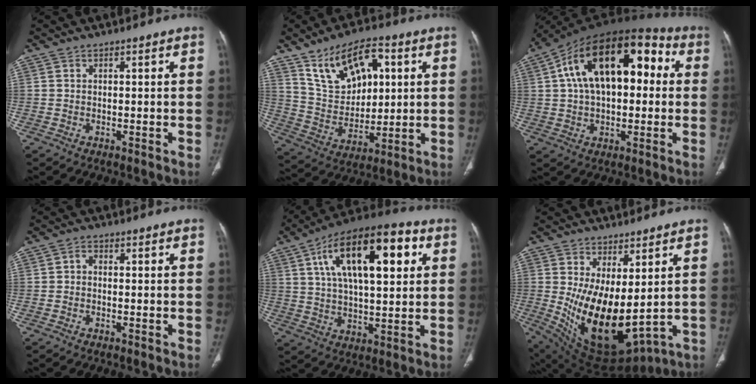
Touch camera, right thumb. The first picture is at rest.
{"total": 15.5, "force": [6.4, 9.2, 10.6], "torque": [-0.144, -0.018, 0.130]}
{"total": 22.5, "force": [4.4, 12.5, 18.1], "torque": [-0.282, 0.042, 0.061]}
{"total": 1.1, "force": [-0.3, 0.8, 0.8], "torque": [-0.010, 0.006, -0.011]}
{"total": 21.8, "force": [7.3, 9.3, 18.3], "torque": [-0.286, 0.008, 0.113]}
{"total": 16.8, "force": [1.0, 8.4, 14.6], "torque": [-0.244, -0.038, 0.053]}